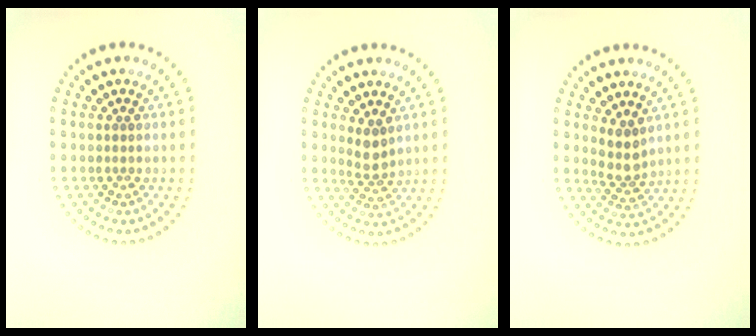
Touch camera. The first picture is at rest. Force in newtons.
{"total": 2.0, "press": 1.7, "slide": 1.2}
{"total": 2.4, "press": 1.9, "slide": 1.5}